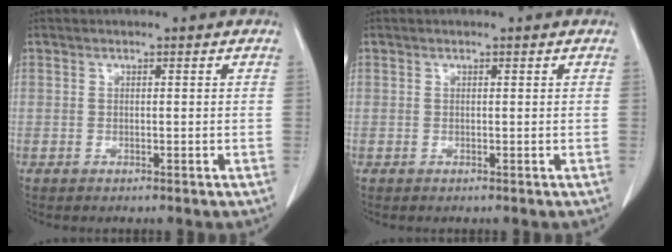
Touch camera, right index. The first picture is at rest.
{"total": 0.0}